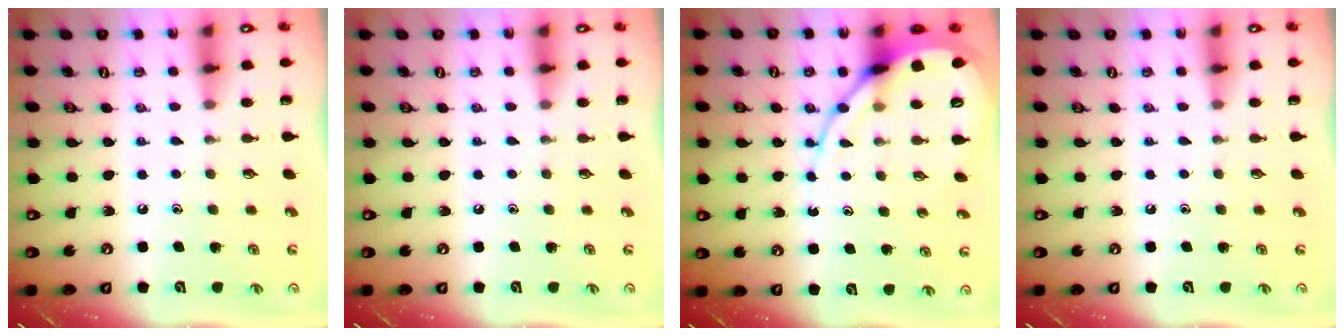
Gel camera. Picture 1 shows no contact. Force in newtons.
{"total": 0.0}
{"total": 11.2, "press": 11.2, "slide": 1.1}
{"total": 0.0}